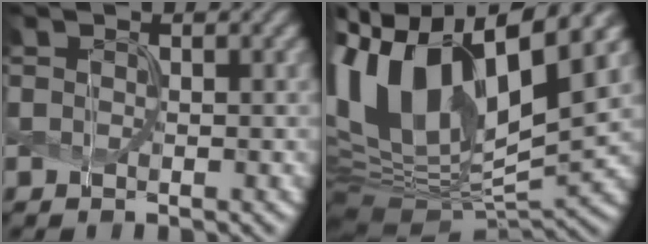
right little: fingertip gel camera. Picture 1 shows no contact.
{"total": 15.2, "force": [3.9, 7.3, 12.8], "torque": [-0.258, 0.011, 0.076]}